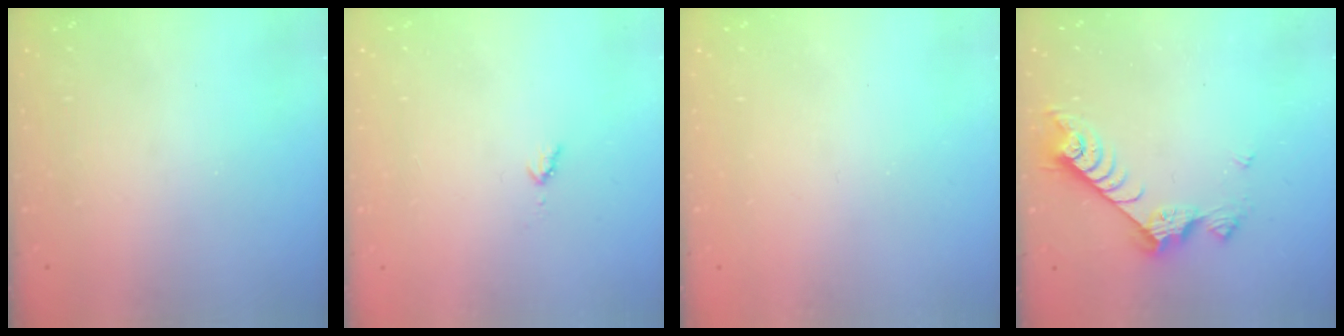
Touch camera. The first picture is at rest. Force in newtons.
{"total": 2.8, "press": 2.8, "slide": 0.4}
{"total": 0.0}
{"total": 8.4, "press": 8.3, "slide": 0.8}